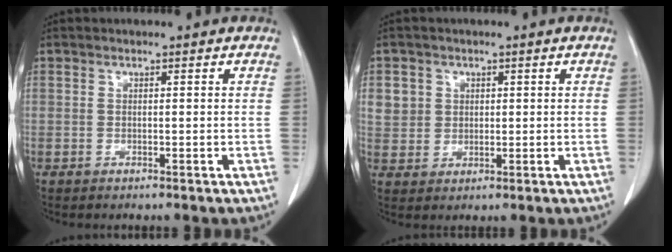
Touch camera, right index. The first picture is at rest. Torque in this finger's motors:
{"motor_torque": [-0.04, 0.04, 0.01, 0.03]}